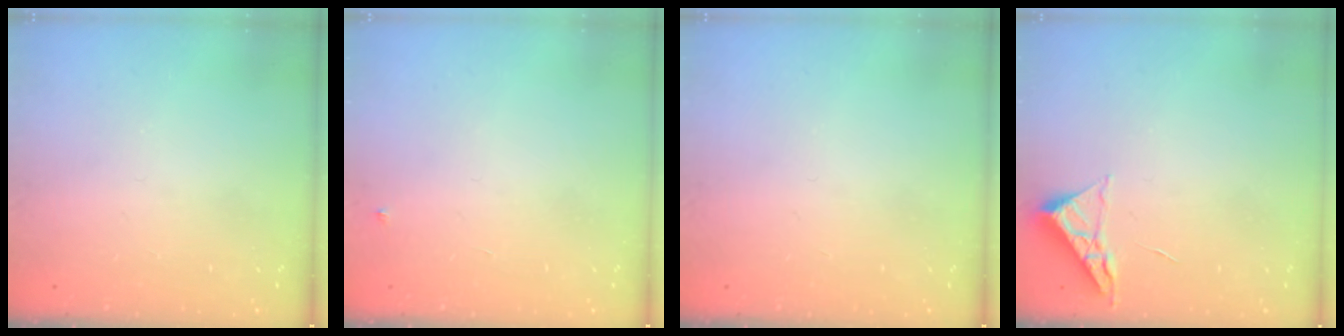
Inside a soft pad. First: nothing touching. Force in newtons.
{"total": 2.7, "press": 2.7, "slide": 0.4}
{"total": 0.0}
{"total": 3.8, "press": 3.8, "slide": 0.5}